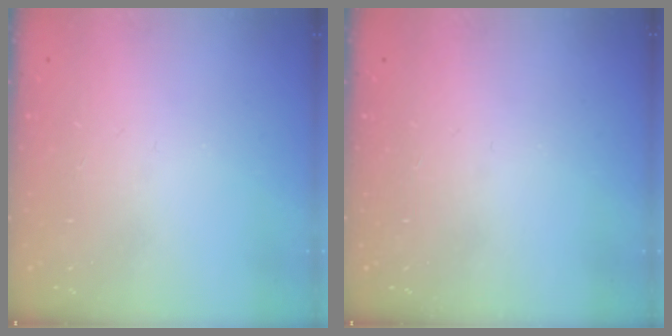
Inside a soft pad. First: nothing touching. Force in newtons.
{"total": 0.0}